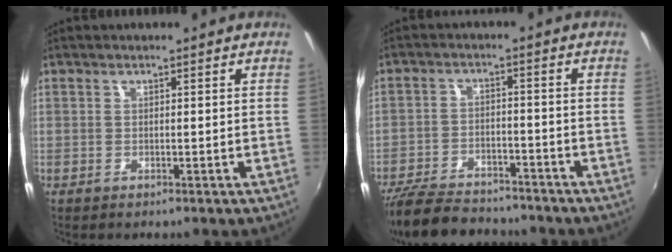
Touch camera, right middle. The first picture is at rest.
{"total": 14.9, "force": [-12.8, 4.9, 6.0], "torque": [-0.147, -0.015, -0.203]}